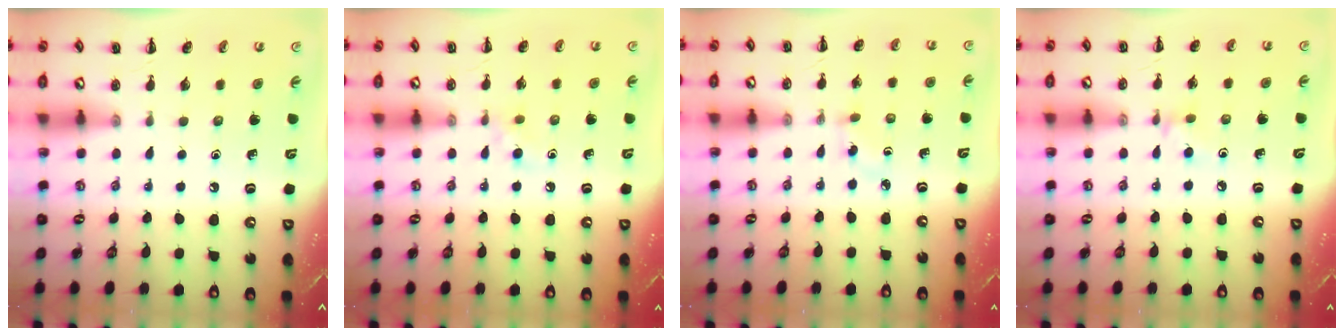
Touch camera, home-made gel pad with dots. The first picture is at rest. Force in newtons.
{"total": 3.9, "press": 3.6, "slide": 1.4}
{"total": 2.8, "press": 2.5, "slide": 1.2}
{"total": 2.9, "press": 2.6, "slide": 1.2}